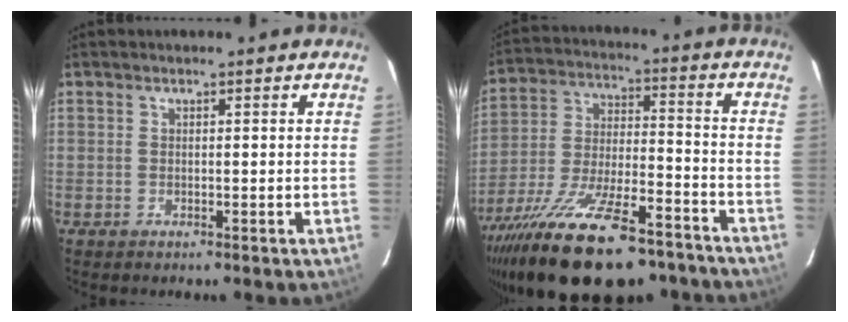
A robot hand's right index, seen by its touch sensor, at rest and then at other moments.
{"total": 28.2, "force": [-20.9, 9.5, 16.5], "torque": [-0.314, -0.050, -0.317]}